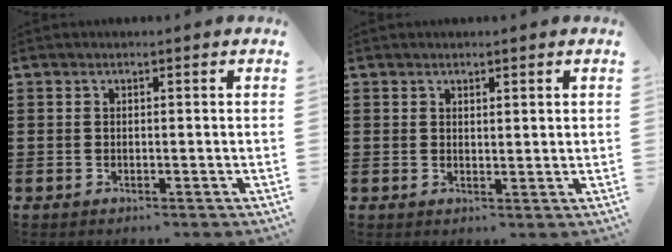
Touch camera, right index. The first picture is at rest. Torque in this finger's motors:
{"motor_torque": [-0.40, 0.13, 0.04, -0.01]}